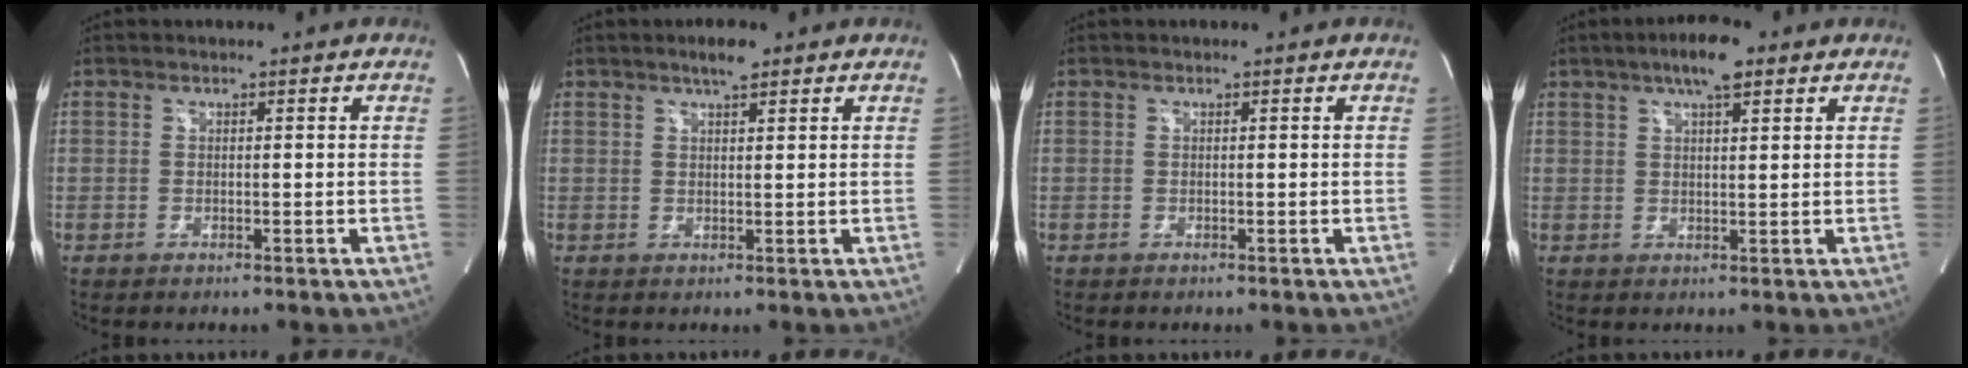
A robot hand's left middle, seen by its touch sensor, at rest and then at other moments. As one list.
[{"total": 3.1, "force": [2.3, 0.5, 2.0], "torque": [-0.042, 0.004, 0.038]}, {"total": 0.0}, {"total": 6.2, "force": [3.9, 1.2, 4.7], "torque": [-0.089, 0.011, 0.063]}]